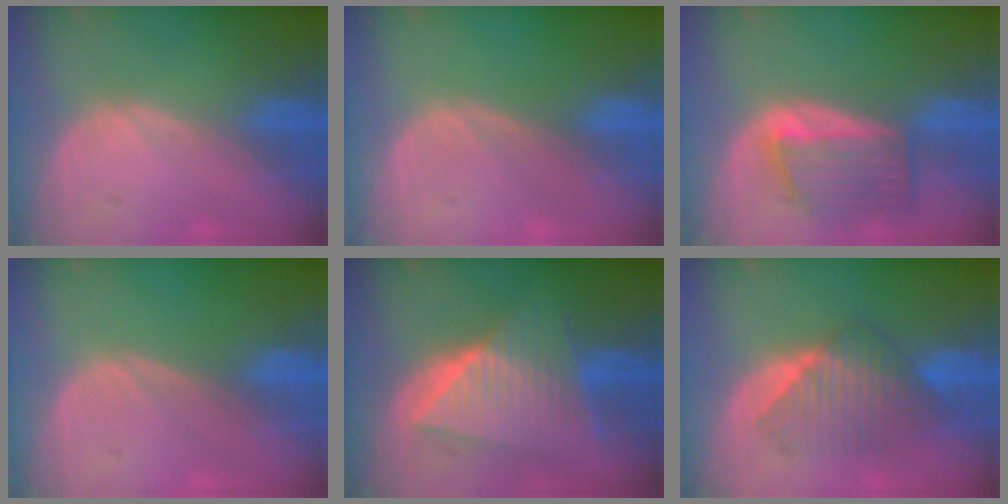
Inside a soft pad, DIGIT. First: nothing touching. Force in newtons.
{"total": 0.0}
{"total": 6.4, "press": 6.3, "slide": 1.3}
{"total": 0.0}
{"total": 9.6, "press": 9.6, "slide": 0.6}
{"total": 6.9, "press": 6.9, "slide": 0.5}